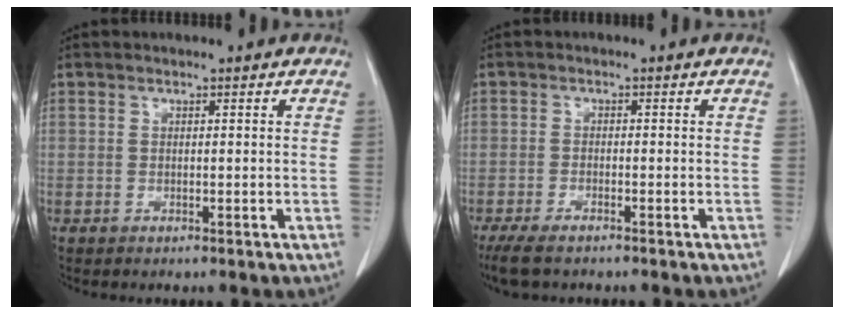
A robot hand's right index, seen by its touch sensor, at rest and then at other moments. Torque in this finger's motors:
{"motor_torque": [0.36, -0.23, 0.15, 0.03]}